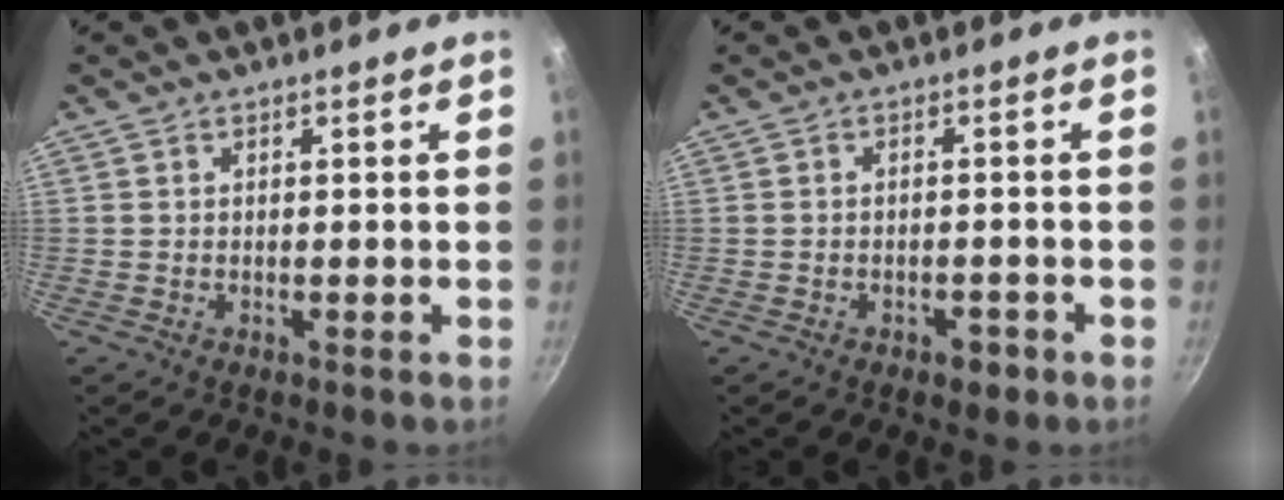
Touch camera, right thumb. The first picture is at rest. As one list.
[{"total": 2.7, "force": [-1.5, 1.5, 1.6], "torque": [-0.015, 0.015, -0.015]}]